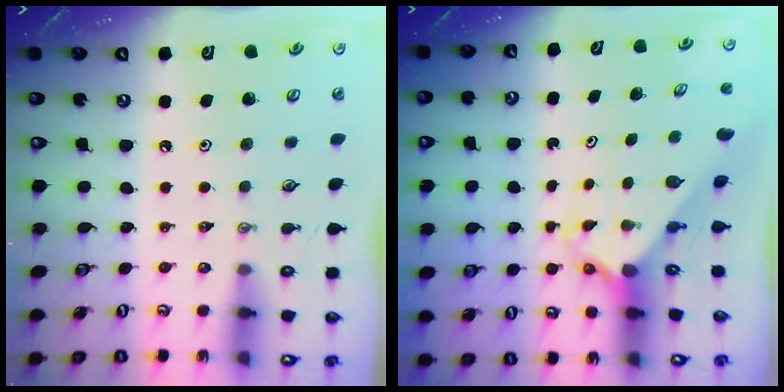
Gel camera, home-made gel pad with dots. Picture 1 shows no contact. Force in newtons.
{"total": 2.4, "press": 2.4, "slide": 0.2}